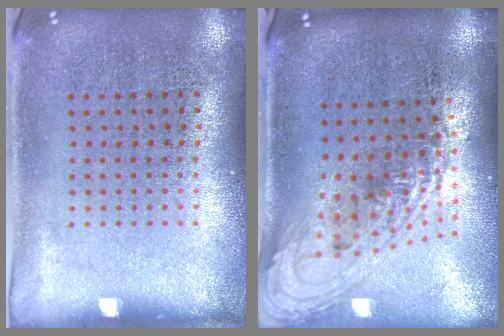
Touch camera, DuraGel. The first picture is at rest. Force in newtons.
{"total": 1.9, "press": 1.5, "slide": 1.2}